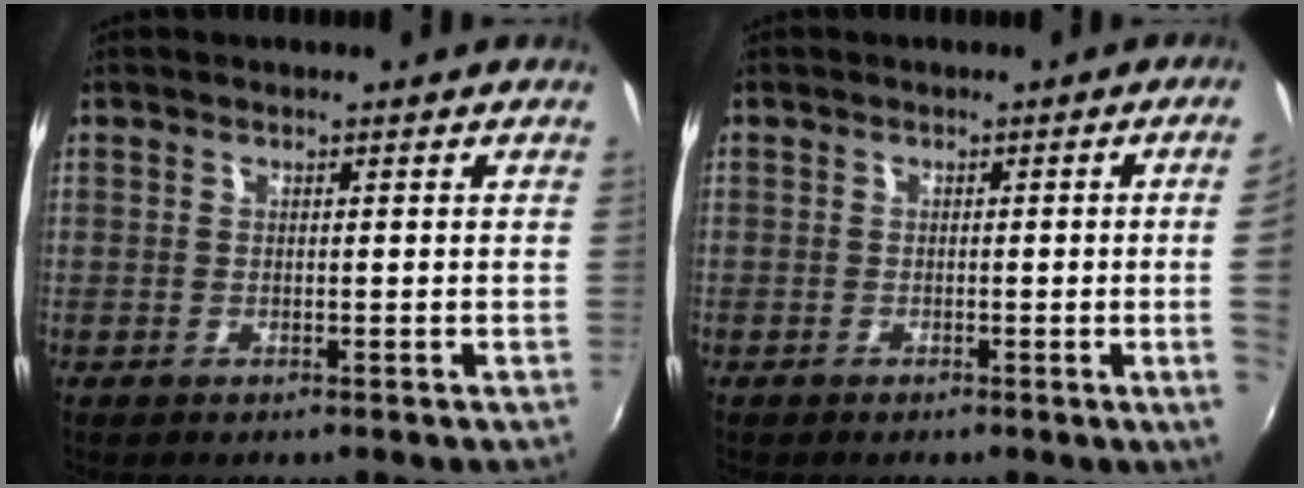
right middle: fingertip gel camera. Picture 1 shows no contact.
{"total": 4.1, "force": [-0.1, -1.7, 3.7], "torque": [-0.056, -0.011, 0.001]}